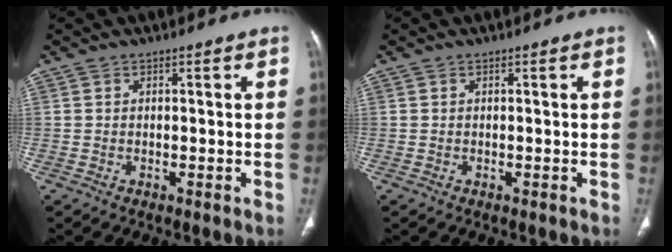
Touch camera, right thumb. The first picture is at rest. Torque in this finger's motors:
{"motor_torque": [0.11, 0.11, 0.00, 0.00, 0.02]}